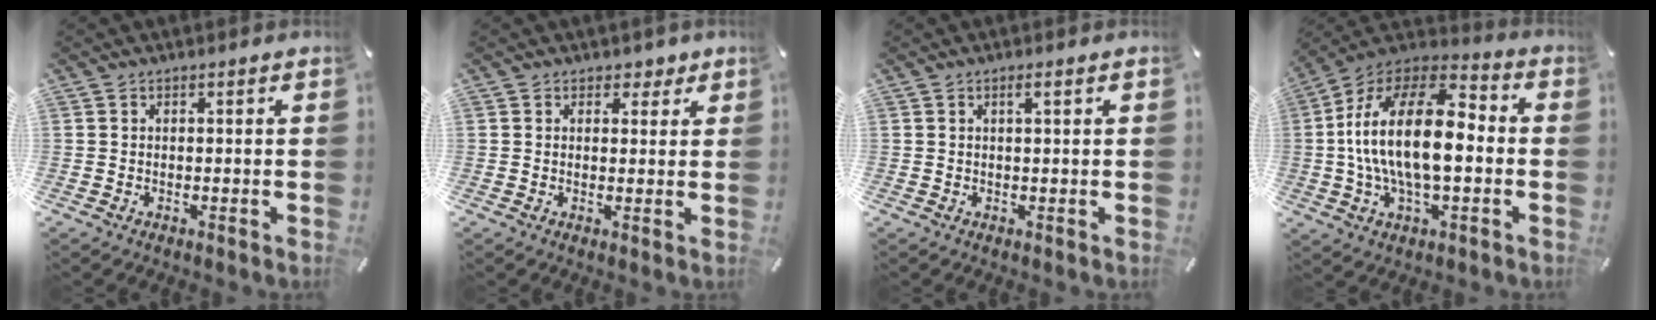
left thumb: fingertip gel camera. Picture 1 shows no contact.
{"total": 2.8, "force": [1.6, 2.1, 0.8], "torque": [0.011, -0.005, 0.022]}
{"total": 1.7, "force": [0.6, 0.2, 1.6], "torque": [-0.032, 0.001, 0.009]}
{"total": 21.6, "force": [-0.7, 10.9, 18.6], "torque": [-0.370, 0.006, -0.017]}